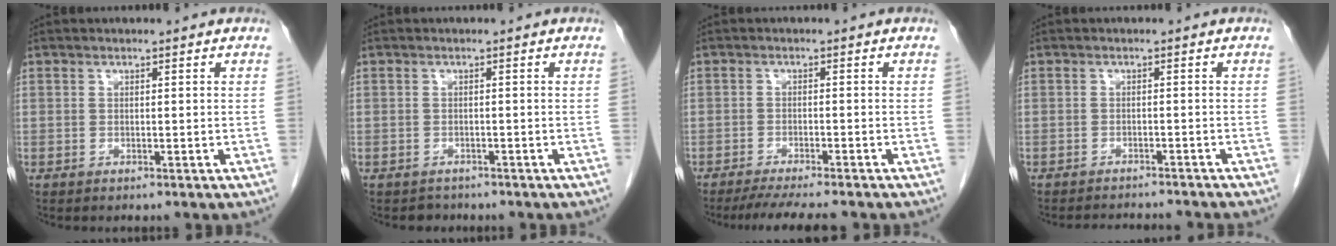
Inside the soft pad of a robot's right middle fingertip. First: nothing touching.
{"total": 1.6, "force": [-1.4, 0.7, -0.3], "torque": [-0.004, -0.002, -0.022]}
{"total": 7.9, "force": [-6.9, 0.3, 3.9], "torque": [-0.054, -0.018, -0.104]}
{"total": 7.0, "force": [-6.7, 0.6, 2.0], "torque": [-0.021, -0.004, -0.084]}